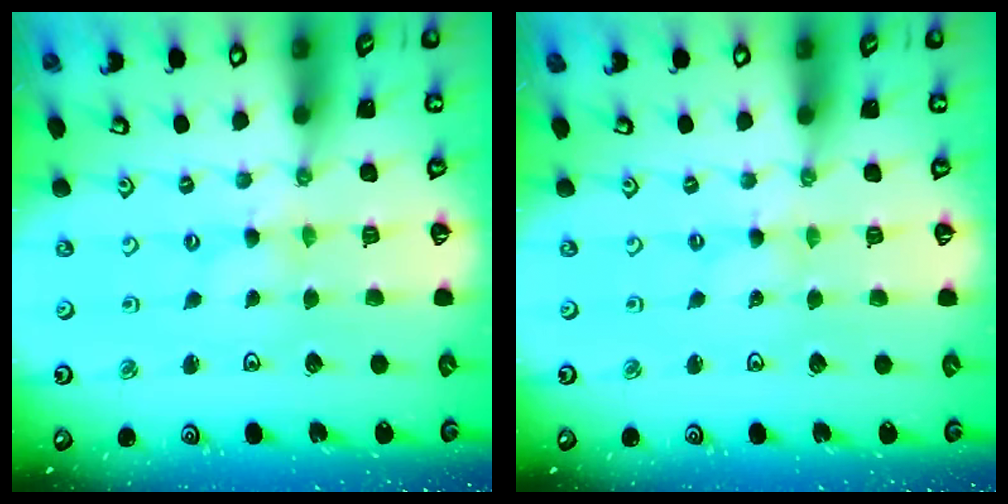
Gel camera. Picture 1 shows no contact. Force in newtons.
{"total": 0.0}